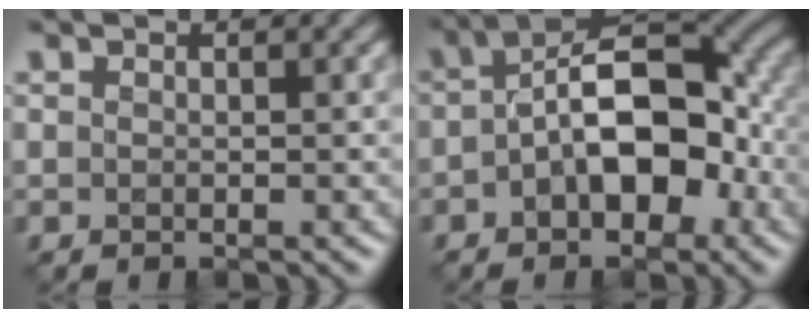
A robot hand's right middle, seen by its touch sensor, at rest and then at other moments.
{"total": 9.6, "force": [-0.9, 5.1, 8.1], "torque": [-0.120, 0.017, -0.028]}